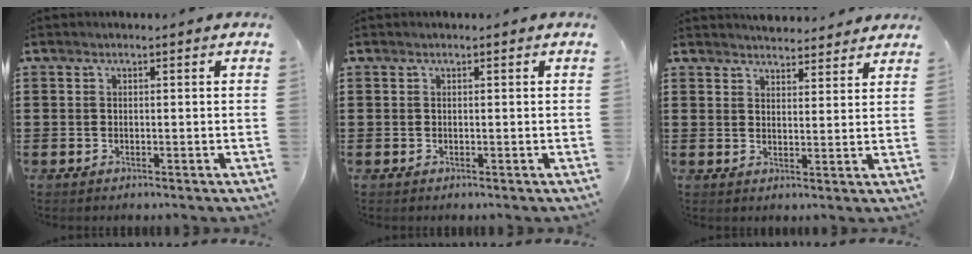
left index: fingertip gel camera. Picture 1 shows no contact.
{"total": 0.0}
{"total": 3.6, "force": [3.6, 0.4, 0.2], "torque": [-0.006, -0.014, 0.065]}